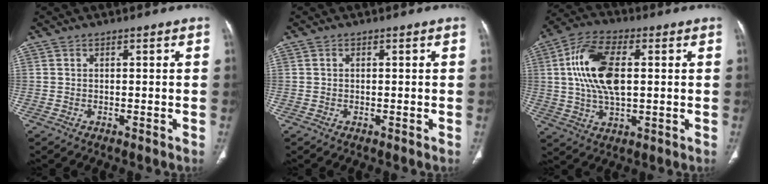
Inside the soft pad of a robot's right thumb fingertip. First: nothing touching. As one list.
[{"total": 0.0}, {"total": 14.5, "force": [2.1, 7.3, 12.4], "torque": [-0.247, 0.009, 0.039]}]